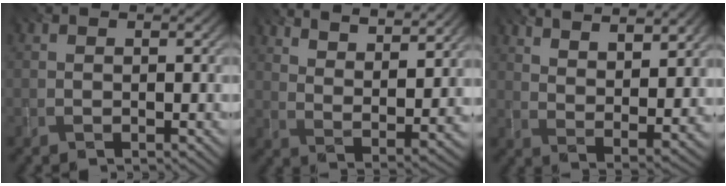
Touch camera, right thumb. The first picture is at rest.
{"total": 11.7, "force": [9.0, 2.8, 6.9], "torque": [-0.118, -0.009, 0.121]}
{"total": 11.5, "force": [8.0, 3.4, 7.5], "torque": [-0.128, 0.002, 0.112]}